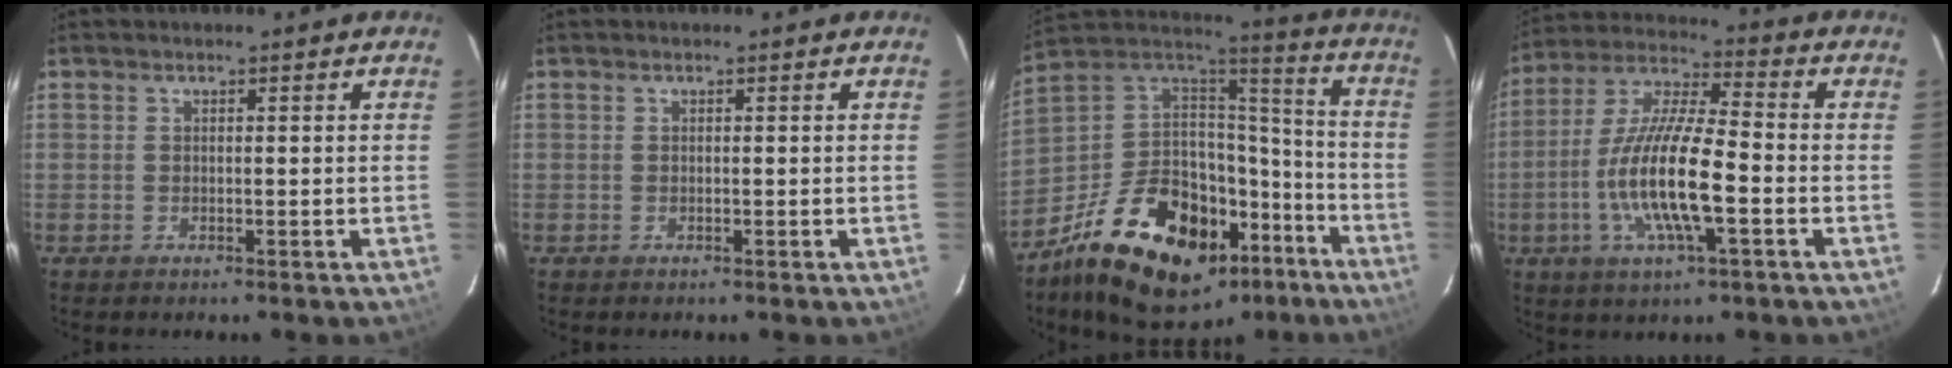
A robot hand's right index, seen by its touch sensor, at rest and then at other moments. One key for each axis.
{"total": 0.0}
{"total": 29.9, "fx": -17.4, "fy": 15.8, "fz": 18.5, "tx": -0.343, "ty": 0.023, "tz": -0.255}
{"total": 15.1, "fx": -4.1, "fy": 3.1, "fz": 14.2, "tx": -0.287, "ty": -0.006, "tz": -0.083}